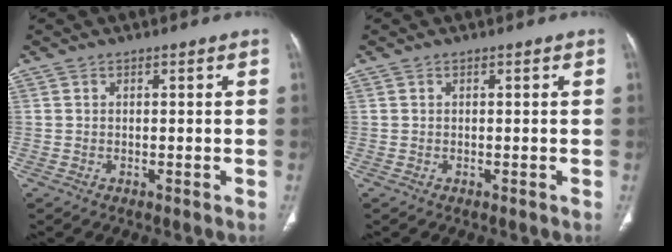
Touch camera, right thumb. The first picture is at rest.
{"total": 0.0}